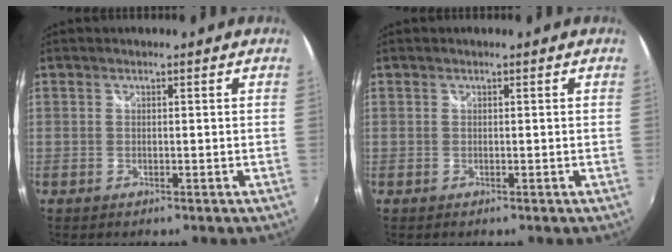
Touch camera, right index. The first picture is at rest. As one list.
[{"total": 0.0}]